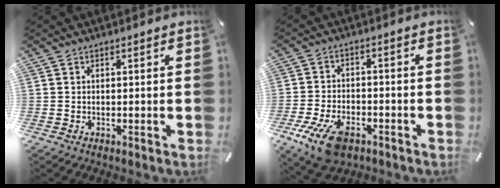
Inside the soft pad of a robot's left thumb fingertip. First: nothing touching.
{"total": 10.3, "force": [-5.7, 5.6, 6.5], "torque": [-0.138, 0.020, -0.103]}